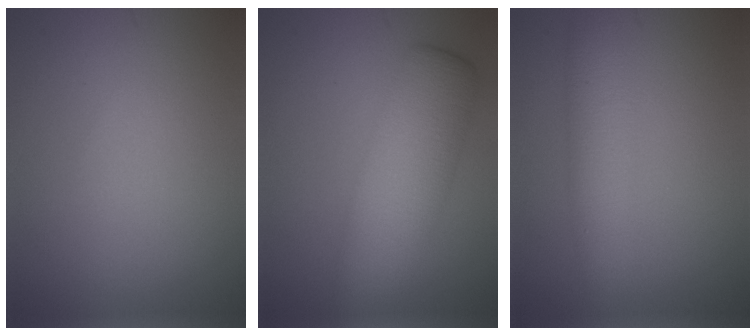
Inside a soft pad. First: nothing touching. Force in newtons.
{"total": 7.5, "press": 7.5, "slide": 0.3}
{"total": 3.4, "press": 3.4, "slide": 0.1}